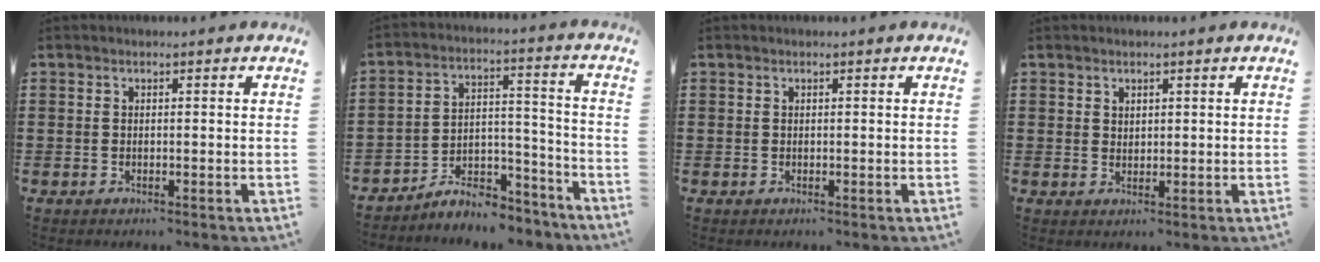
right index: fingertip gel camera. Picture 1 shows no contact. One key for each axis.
{"total": 6.9, "fx": -6.3, "fy": 2.1, "fz": 1.6, "tx": -0.027, "ty": 0.020, "tz": -0.122}
{"total": 0.0}
{"total": 1.5, "fx": 1.2, "fy": 0.9, "fz": 0.2, "tx": -0.006, "ty": 0.003, "tz": 0.023}